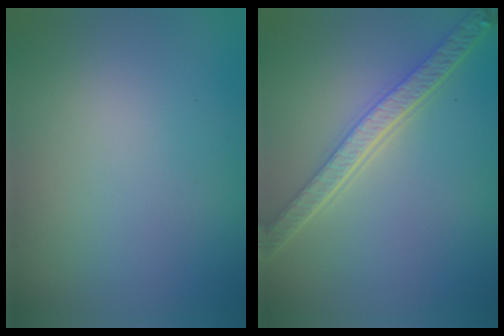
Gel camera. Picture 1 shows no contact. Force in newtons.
{"total": 5.2, "press": 4.0, "slide": 3.3}